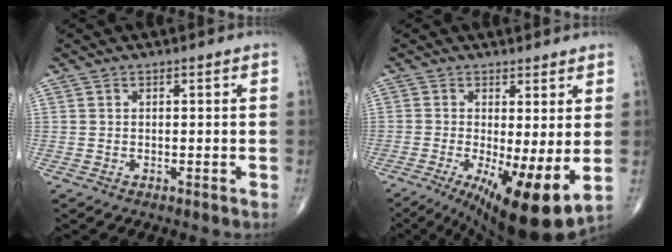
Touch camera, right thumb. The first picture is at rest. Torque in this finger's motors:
{"motor_torque": [1.13, 2.14, 0.27, -0.18, 0.17]}